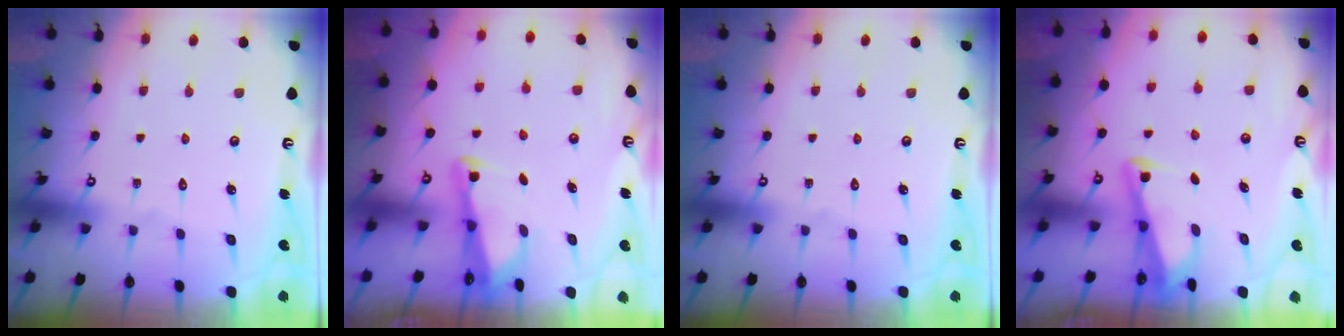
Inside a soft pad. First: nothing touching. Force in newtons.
{"total": 2.6, "press": 2.6, "slide": 0.2}
{"total": 0.0}
{"total": 2.7, "press": 2.6, "slide": 0.4}